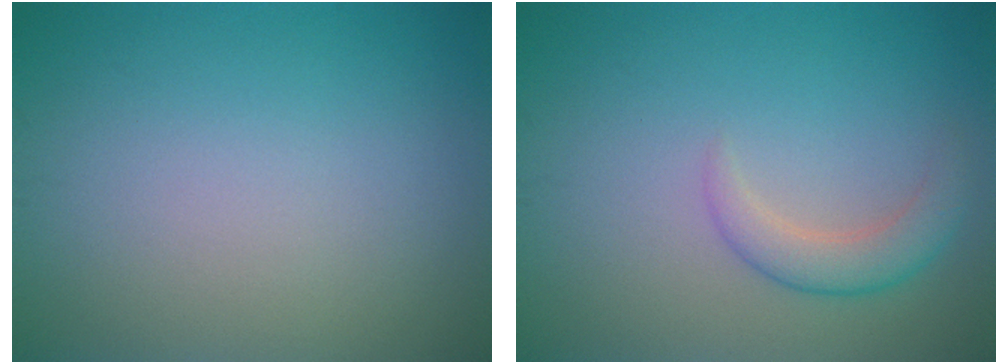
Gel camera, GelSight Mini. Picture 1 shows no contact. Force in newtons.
{"total": 2.6, "press": 2.6, "slide": 0.1}